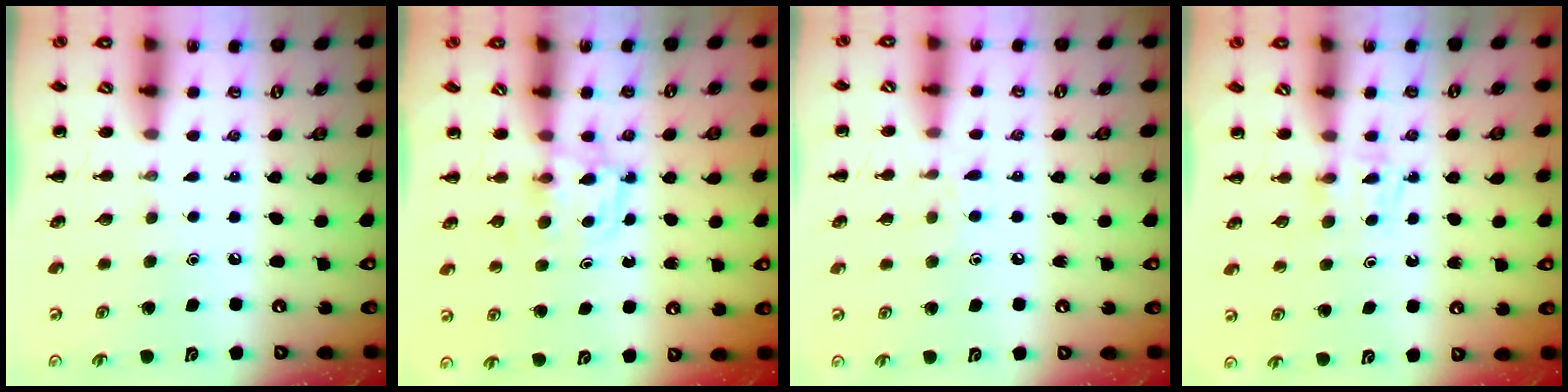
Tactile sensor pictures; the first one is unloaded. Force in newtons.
{"total": 2.9, "press": 2.6, "slide": 1.2}
{"total": 5.9, "press": 5.4, "slide": 2.3}
{"total": 2.5, "press": 2.2, "slide": 1.1}